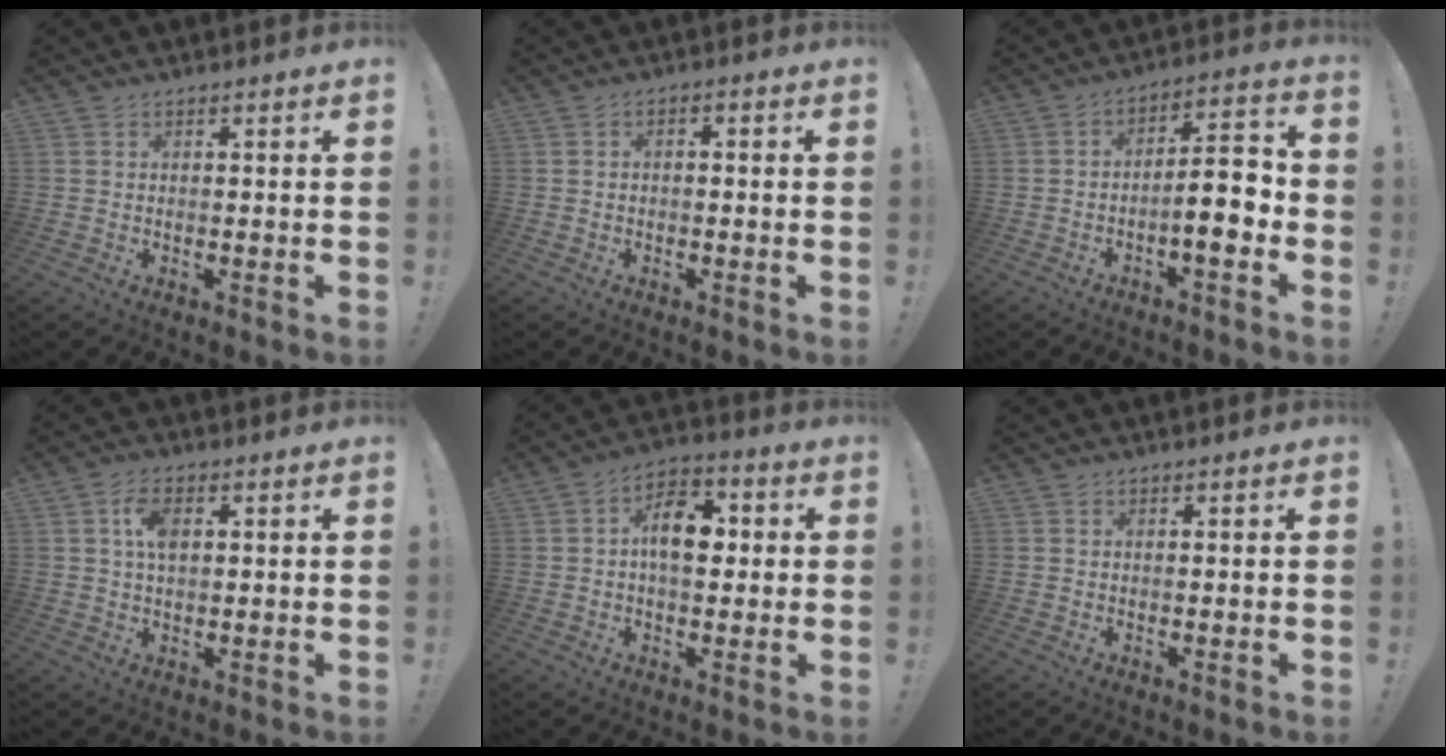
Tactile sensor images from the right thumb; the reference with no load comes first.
{"total": 1.8, "force": [-1.5, 0.5, 0.8], "torque": [-0.012, 0.008, -0.027]}
{"total": 8.9, "force": [-3.1, 2.3, 8.0], "torque": [-0.116, 0.008, -0.057]}
{"total": 5.9, "force": [1.5, 3.2, 4.7], "torque": [-0.080, 0.002, 0.025]}
{"total": 11.2, "force": [0.7, 7.1, 8.7], "torque": [-0.127, 0.011, 0.010]}
{"total": 0.0}